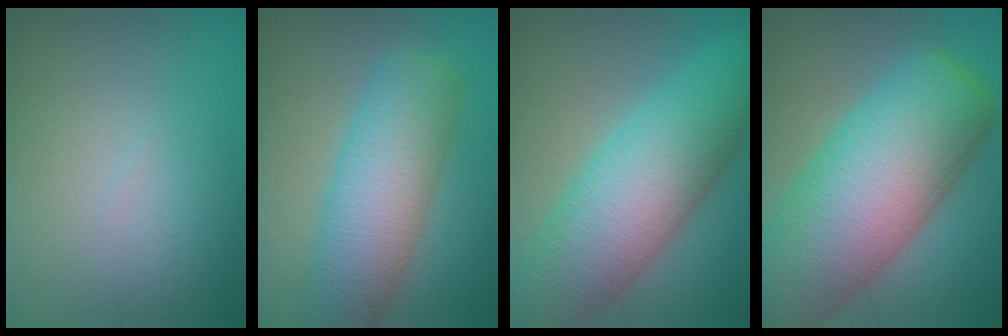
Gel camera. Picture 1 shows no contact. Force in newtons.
{"total": 7.3, "press": 7.3, "slide": 0.3}
{"total": 10.6, "press": 10.6, "slide": 0.4}
{"total": 15.0, "press": 14.9, "slide": 0.6}